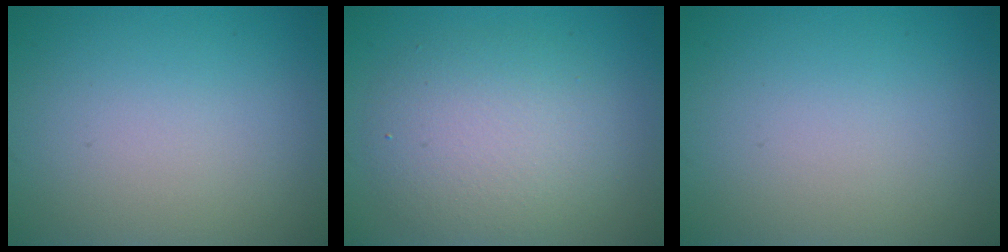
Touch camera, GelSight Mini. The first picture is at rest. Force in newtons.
{"total": 4.9, "press": 4.9, "slide": 0.3}
{"total": 0.0}